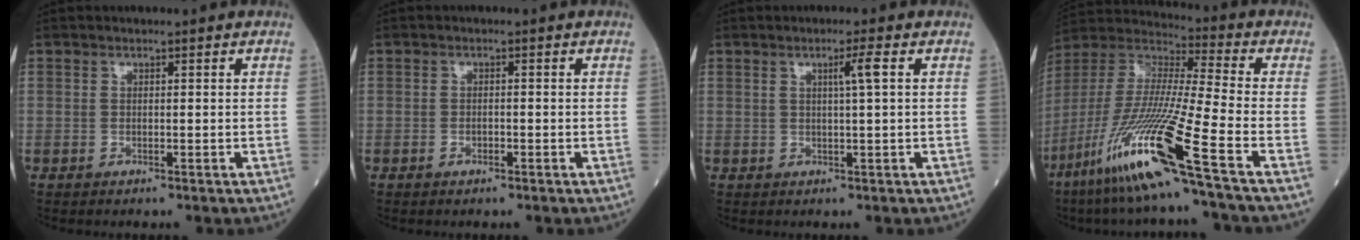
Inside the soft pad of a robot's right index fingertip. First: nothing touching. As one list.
[{"total": 1.2, "force": [-0.7, 0.5, 0.8], "torque": [-0.017, 0.001, -0.012]}, {"total": 2.6, "force": [0.7, -0.6, 2.5], "torque": [-0.043, -0.001, 0.013]}, {"total": 21.1, "force": [-11.6, -1.4, 17.6], "torque": [-0.395, -0.055, -0.230]}]